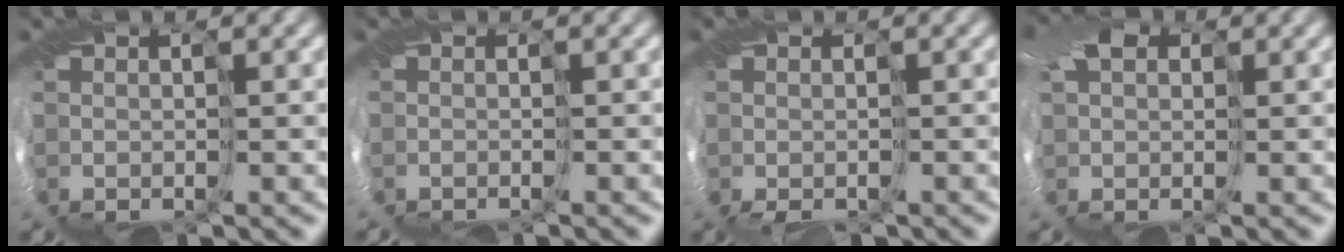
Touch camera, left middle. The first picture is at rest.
{"total": 3.7, "force": [-2.9, -1.5, -1.8], "torque": [0.008, -0.020, -0.026]}
{"total": 2.5, "force": [-2.5, -0.1, -0.6], "torque": [-0.004, -0.027, -0.024]}
{"total": 3.4, "force": [1.1, 2.5, 2.0], "torque": [-0.080, 0.014, 0.028]}